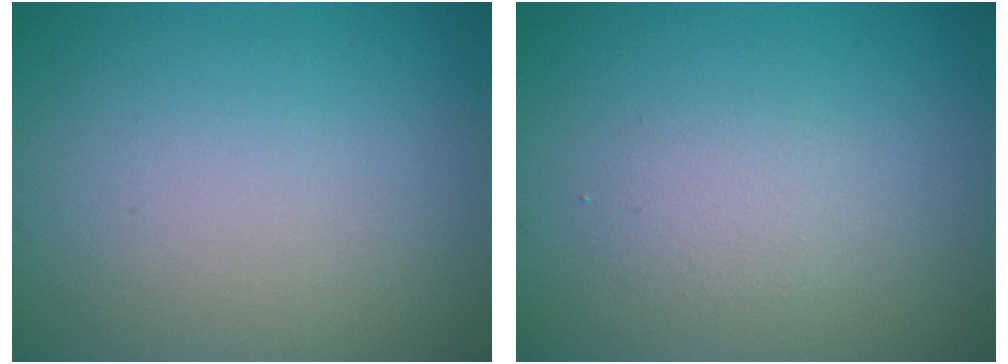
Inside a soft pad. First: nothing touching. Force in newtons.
{"total": 1.3, "press": 1.3, "slide": 0.0}